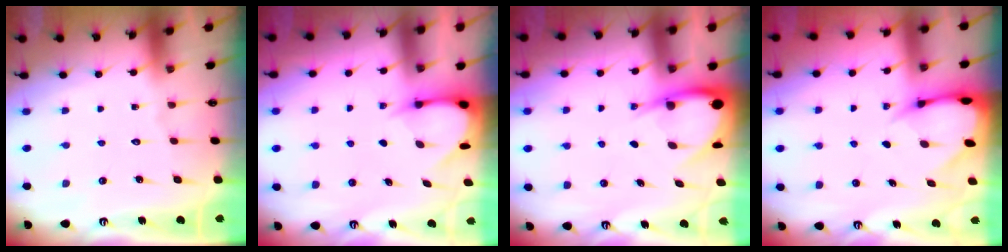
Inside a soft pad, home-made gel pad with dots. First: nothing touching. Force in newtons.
{"total": 3.9, "press": 3.9, "slide": 0.4}
{"total": 7.2, "press": 7.1, "slide": 1.0}
{"total": 4.6, "press": 4.5, "slide": 0.7}